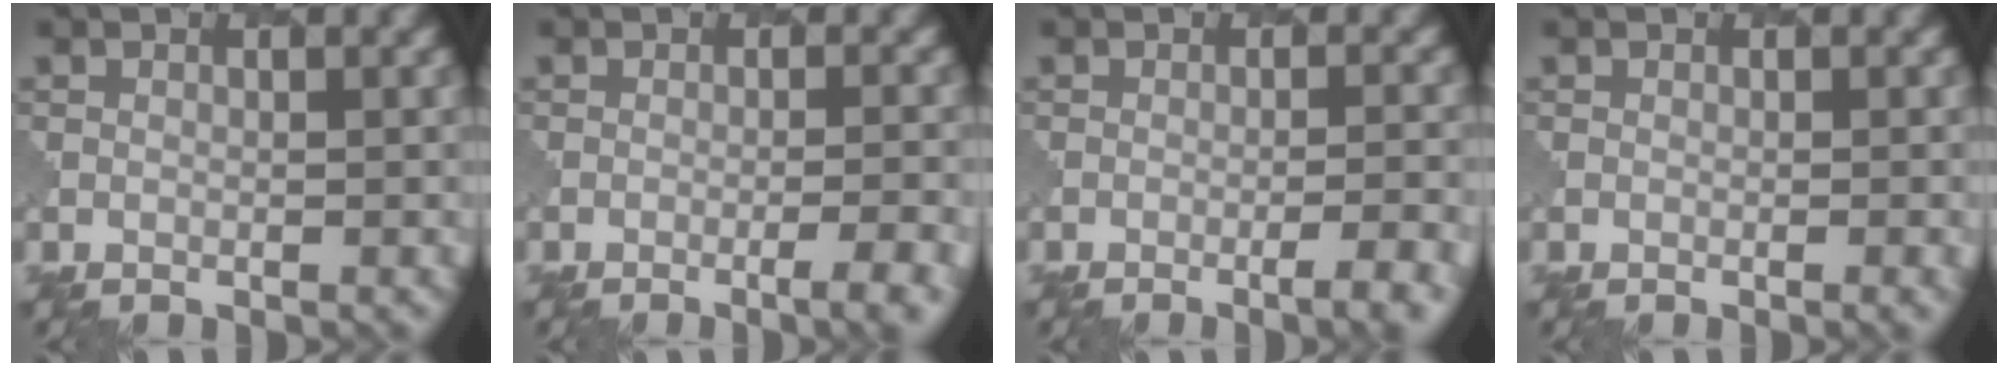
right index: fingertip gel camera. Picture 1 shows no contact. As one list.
[{"total": 4.4, "force": [-2.3, 1.3, 3.5], "torque": [-0.029, 0.012, -0.029]}, {"total": 4.4, "force": [-2.3, 1.2, 3.6], "torque": [-0.030, 0.013, -0.032]}, {"total": 1.1, "force": [-0.3, 0.3, 1.0], "torque": [-0.007, 0.001, -0.003]}]